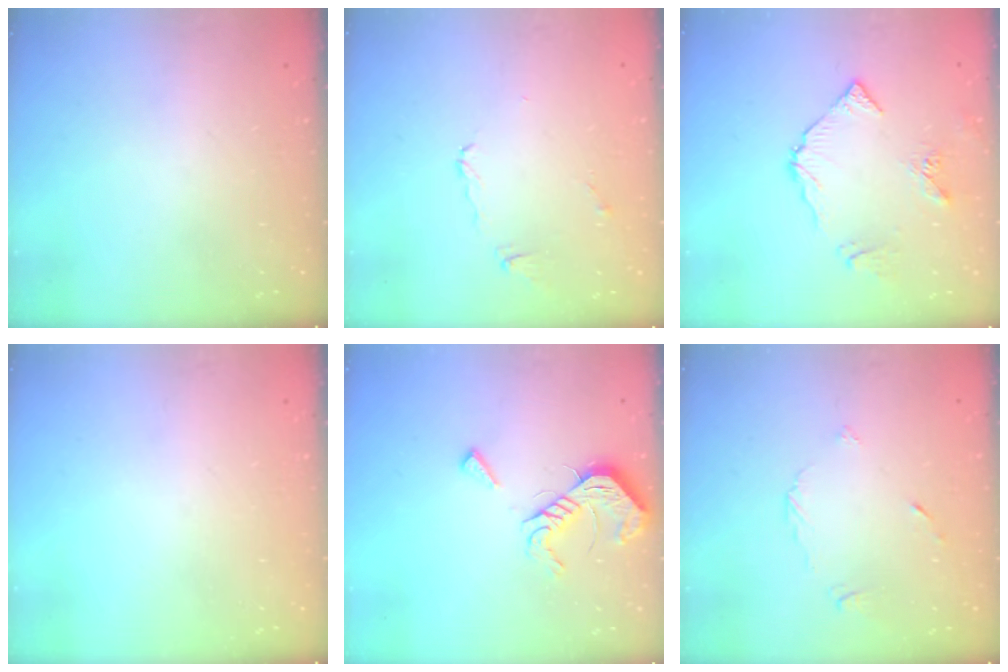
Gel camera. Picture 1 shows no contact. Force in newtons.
{"total": 3.6, "press": 3.5, "slide": 0.5}
{"total": 8.5, "press": 8.5, "slide": 0.2}
{"total": 0.0}
{"total": 11.4, "press": 11.4, "slide": 0.7}
{"total": 4.5, "press": 4.5, "slide": 0.6}